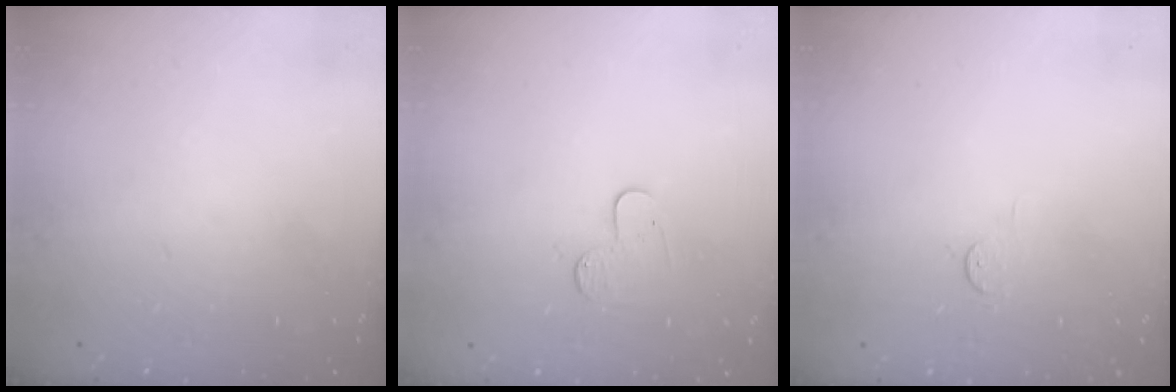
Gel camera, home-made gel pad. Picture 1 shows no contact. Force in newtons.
{"total": 4.9, "press": 4.9, "slide": 0.4}
{"total": 2.8, "press": 2.8, "slide": 0.4}